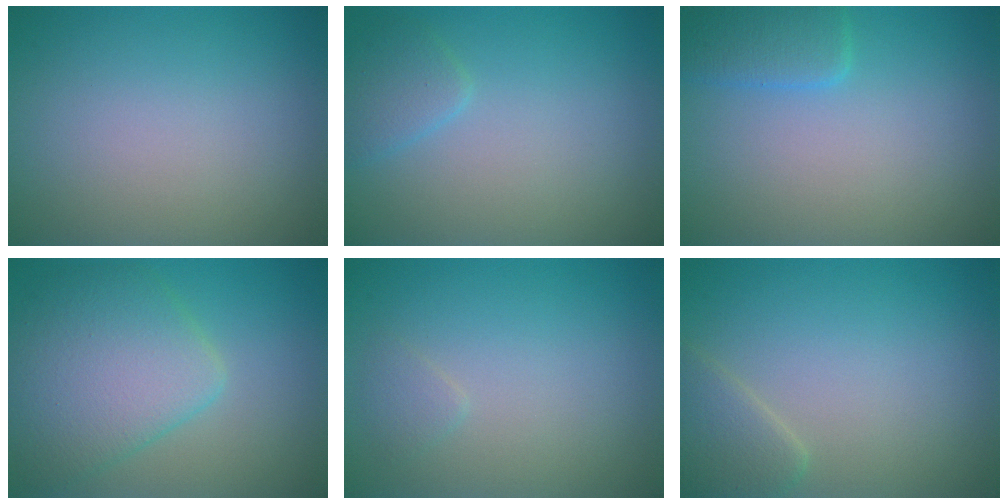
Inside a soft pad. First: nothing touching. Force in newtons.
{"total": 1.7, "press": 1.7, "slide": 0.1}
{"total": 2.7, "press": 2.7, "slide": 0.1}
{"total": 6.5, "press": 6.5, "slide": 0.2}
{"total": 0.8, "press": 0.8, "slide": 0.1}
{"total": 2.4, "press": 2.4, "slide": 0.1}